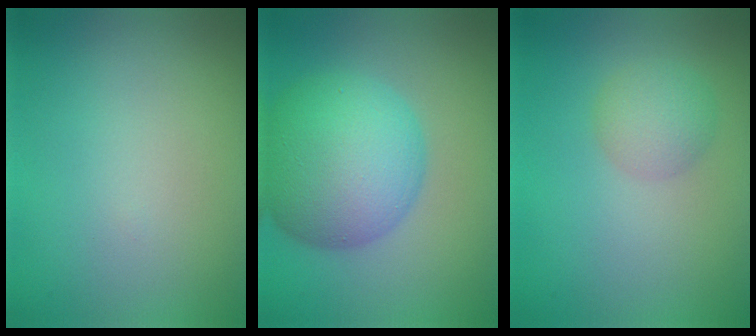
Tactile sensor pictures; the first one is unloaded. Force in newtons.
{"total": 9.7, "press": 9.7, "slide": 0.3}
{"total": 2.4, "press": 2.4, "slide": 0.1}